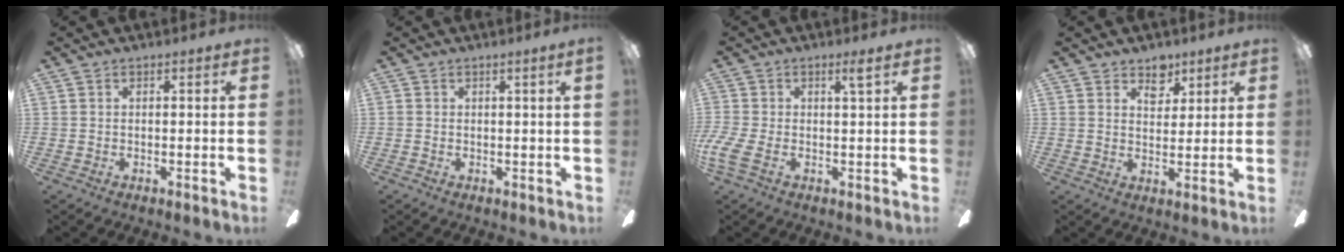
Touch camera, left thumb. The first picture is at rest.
{"total": 0.8, "force": [0.3, -0.4, 0.6], "torque": [-0.003, -0.008, 0.003]}
{"total": 5.1, "force": [0.5, 1.1, 4.9], "torque": [-0.096, -0.011, 0.005]}
{"total": 5.9, "force": [4.2, 3.6, 2.1], "torque": [-0.013, -0.017, 0.071]}